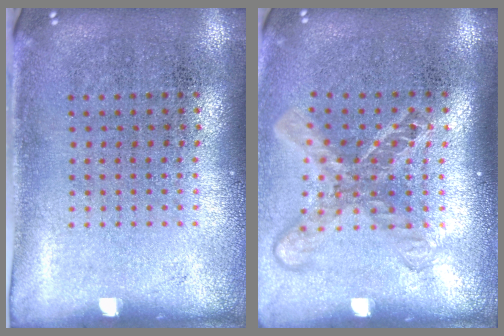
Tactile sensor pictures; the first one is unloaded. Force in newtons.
{"total": 1.7, "press": 1.3, "slide": 1.1}